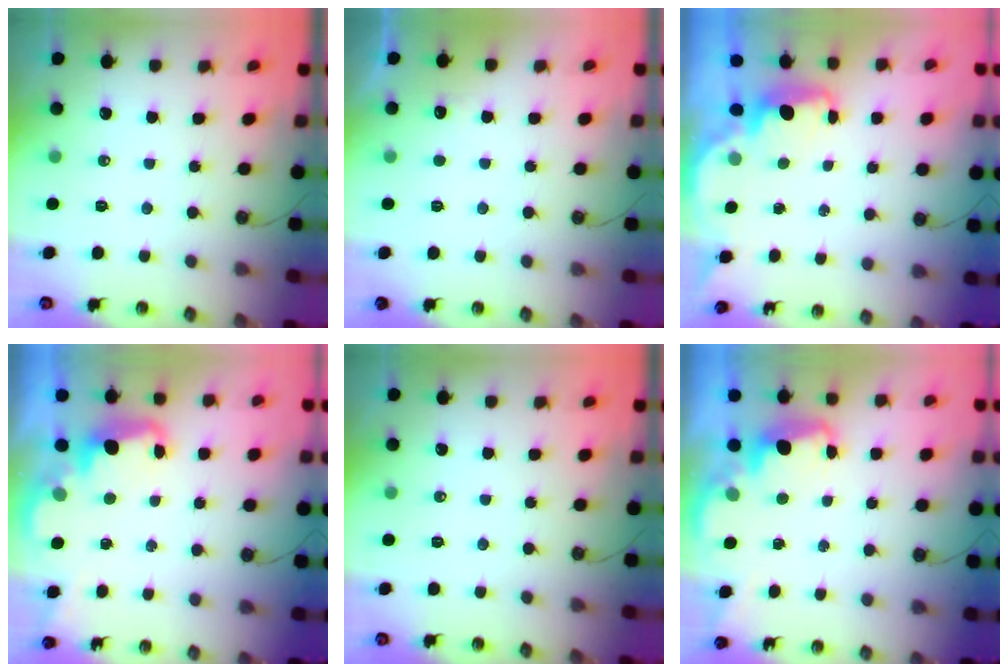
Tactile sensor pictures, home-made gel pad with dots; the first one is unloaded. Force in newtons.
{"total": 1.2, "press": 0.9, "slide": 0.8}
{"total": 1.6, "press": 1.5, "slide": 0.6}
{"total": 2.7, "press": 2.6, "slide": 0.7}
{"total": 0.0}
{"total": 2.1, "press": 2.0, "slide": 0.6}